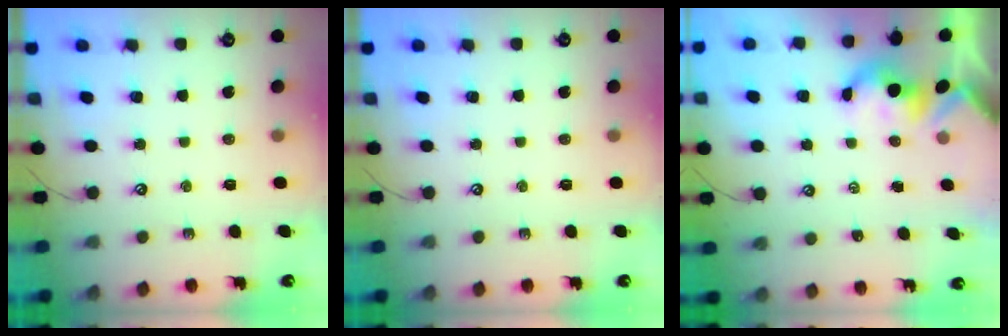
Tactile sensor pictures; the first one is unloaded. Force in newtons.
{"total": 0.0}
{"total": 1.7, "press": 1.7, "slide": 0.2}